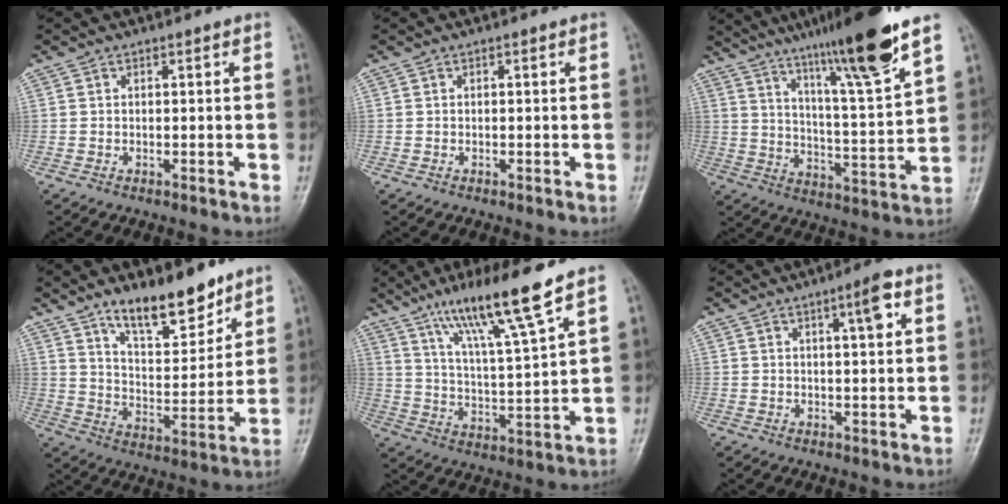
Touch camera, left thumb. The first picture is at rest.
{"total": 0.0}
{"total": 18.2, "force": [12.7, 0.4, 13.0], "torque": [-0.192, -0.061, 0.207]}
{"total": 13.6, "force": [10.0, 5.0, 7.8], "torque": [-0.090, -0.076, 0.175]}
{"total": 14.1, "force": [9.7, 0.2, 10.3], "torque": [-0.179, -0.051, 0.174]}
{"total": 4.6, "force": [1.9, 0.8, 4.1], "torque": [-0.060, -0.002, 0.031]}